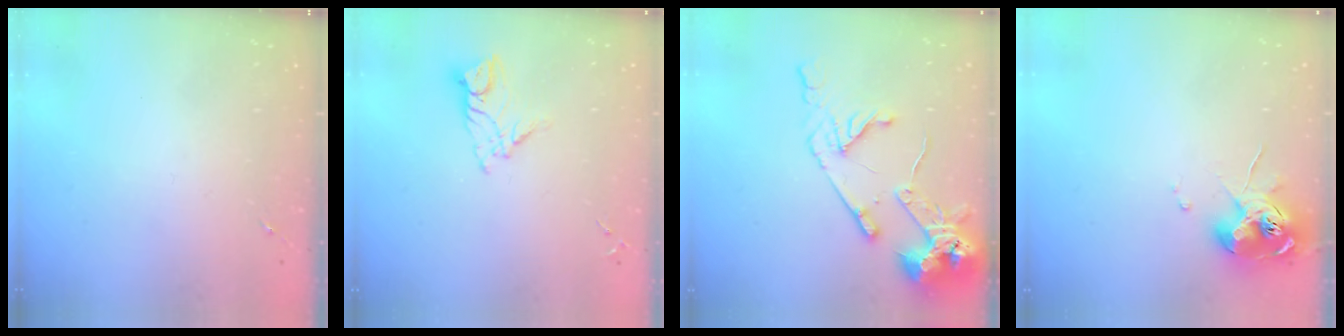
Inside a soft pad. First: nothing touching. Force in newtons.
{"total": 9.7, "press": 9.6, "slide": 0.9}
{"total": 14.9, "press": 14.8, "slide": 2.0}
{"total": 10.4, "press": 10.3, "slide": 1.0}